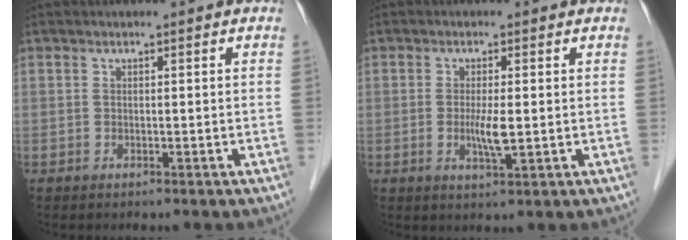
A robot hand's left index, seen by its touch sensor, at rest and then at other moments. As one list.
[{"total": 3.4, "force": [-0.2, 0.4, 3.3], "torque": [-0.067, -0.006, -0.001]}]